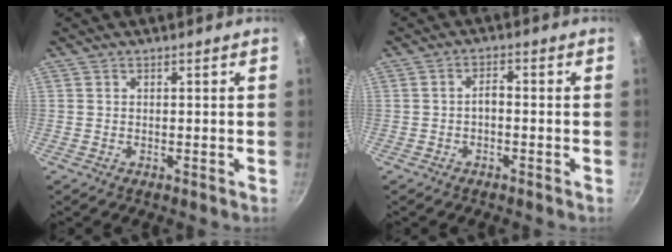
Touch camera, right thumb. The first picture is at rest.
{"total": 2.2, "force": [-0.8, 1.0, 1.8], "torque": [-0.028, 0.017, -0.017]}